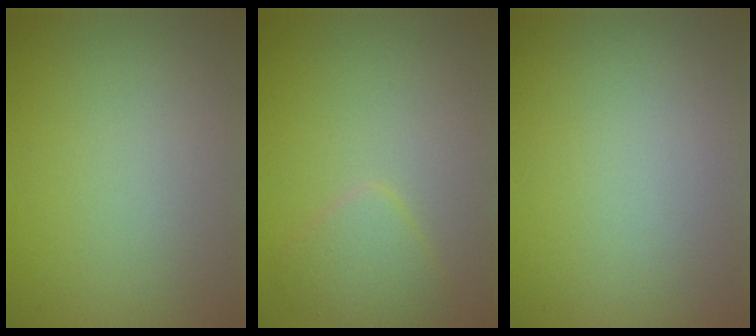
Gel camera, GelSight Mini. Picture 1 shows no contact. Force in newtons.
{"total": 2.2, "press": 2.2, "slide": 0.1}
{"total": 0.0}